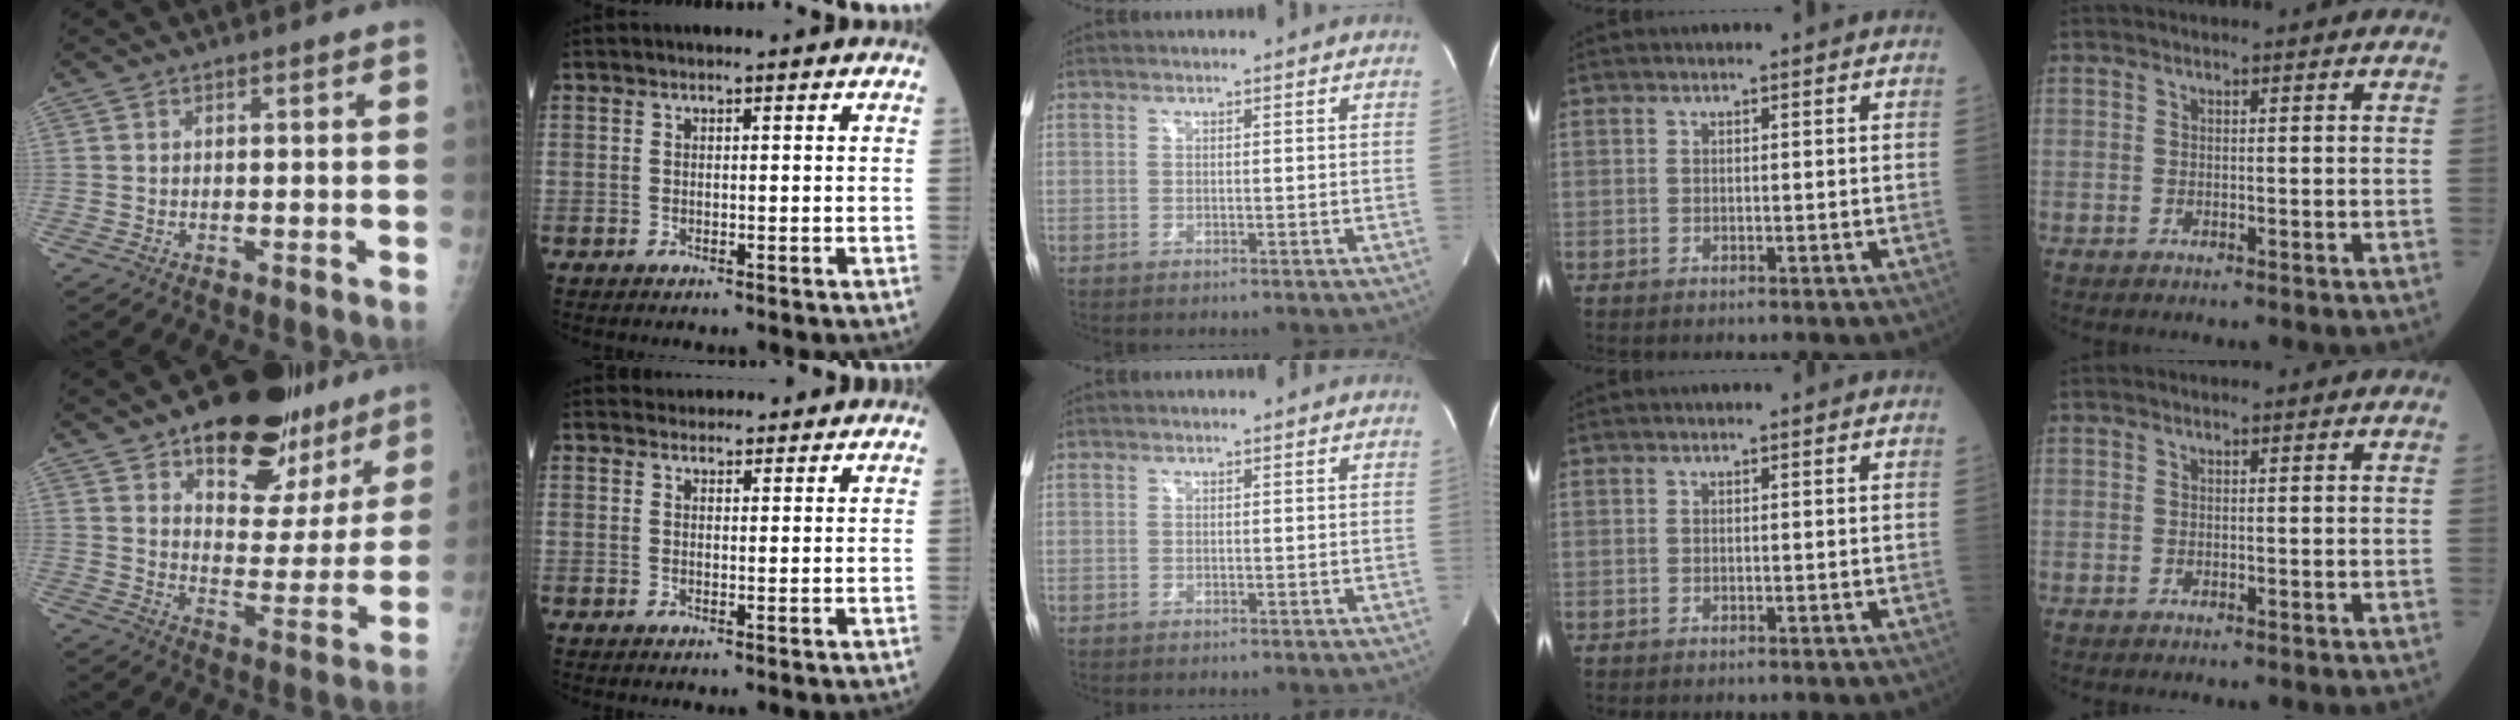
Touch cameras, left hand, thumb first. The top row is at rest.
{"thumb": {"total": 21.7, "force": [14.6, 11.2, 11.5], "torque": [-0.099, -0.071, 0.204]}, "index": {"total": 5.8, "force": [5.5, 1.6, 0.9], "torque": [-0.007, 0.026, 0.070]}}